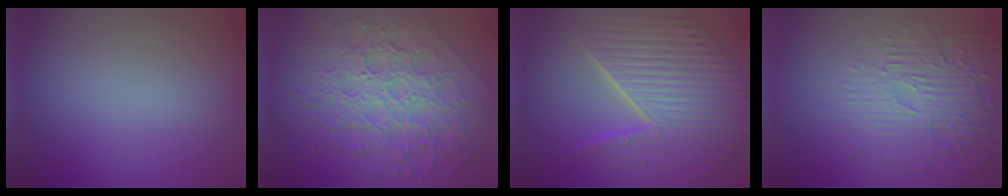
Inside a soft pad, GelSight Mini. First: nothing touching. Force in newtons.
{"total": 8.3, "press": 6.1, "slide": 5.6}
{"total": 10.9, "press": 7.2, "slide": 8.1}
{"total": 4.3, "press": 3.7, "slide": 2.1}